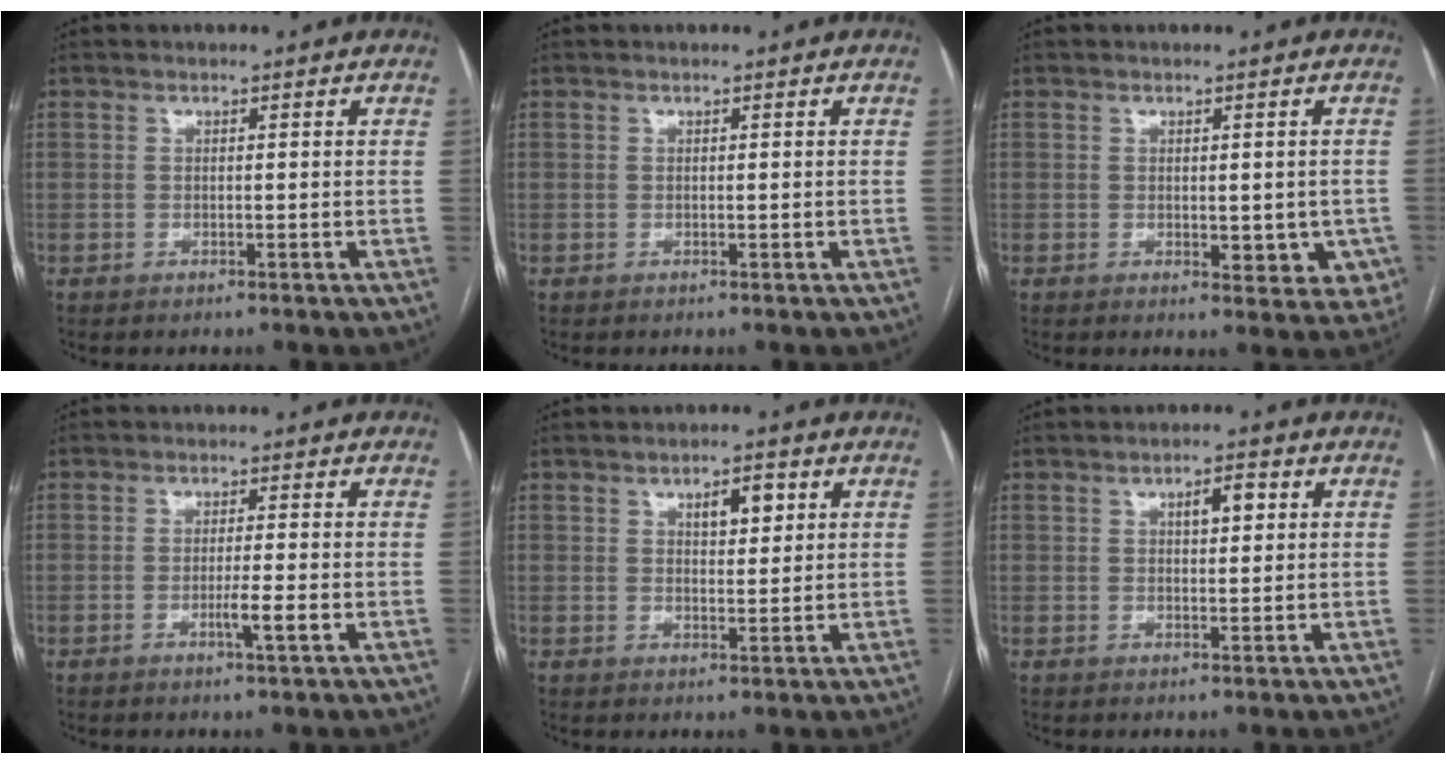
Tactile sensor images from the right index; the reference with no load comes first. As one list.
[{"total": 0.0}, {"total": 5.9, "force": [-1.3, 3.1, 4.9], "torque": [-0.035, -0.001, -0.010]}, {"total": 3.1, "force": [-1.0, -0.2, 2.9], "torque": [-0.048, -0.004, -0.017]}, {"total": 4.1, "force": [1.8, 1.6, 3.3], "torque": [-0.051, 0.005, 0.028]}, {"total": 3.4, "force": [1.2, 1.2, 2.9], "torque": [-0.047, 0.007, 0.017]}]